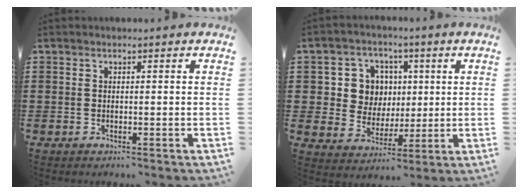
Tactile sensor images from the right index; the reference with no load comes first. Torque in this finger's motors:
{"motor_torque": [0.59, 0.08, 0.23, 0.09]}